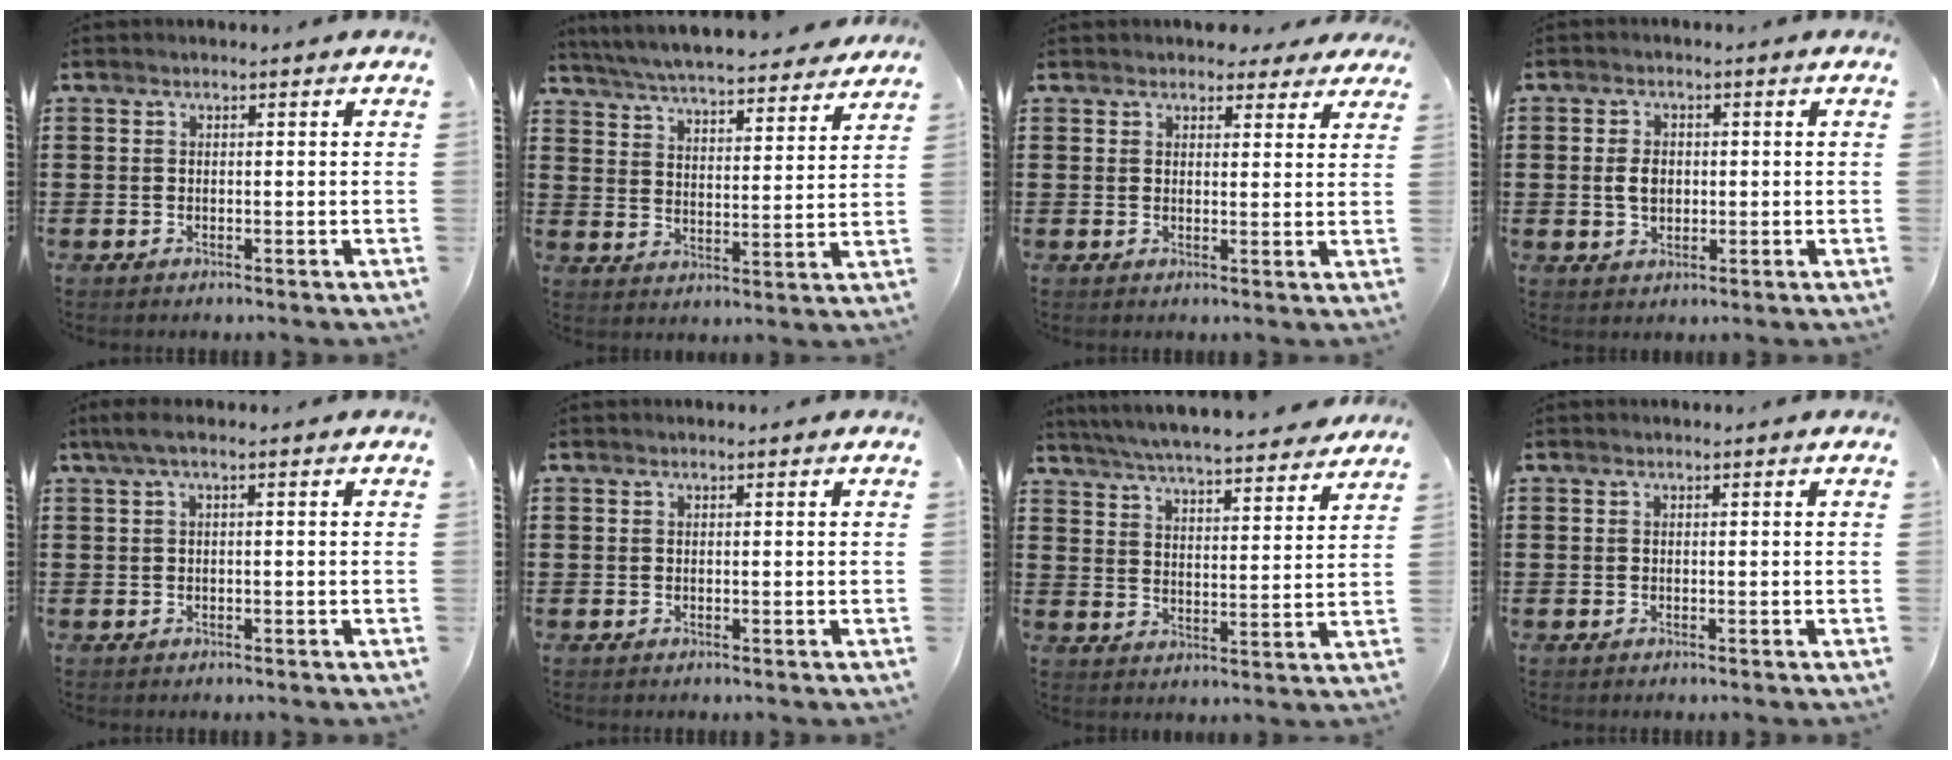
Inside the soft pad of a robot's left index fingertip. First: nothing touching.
{"total": 6.1, "force": [6.0, -0.1, 1.2], "torque": [-0.052, -0.040, 0.104]}
{"total": 3.1, "force": [2.8, 1.2, 0.7], "torque": [-0.014, -0.002, 0.051]}
{"total": 3.4, "force": [0.1, 2.3, 2.5], "torque": [-0.059, 0.006, -0.002]}
{"total": 2.0, "force": [-0.4, 0.3, 1.9], "torque": [-0.039, -0.004, -0.011]}
{"total": 0.0}
{"total": 6.1, "force": [5.9, -0.3, 1.4], "torque": [-0.054, -0.037, 0.103]}
{"total": 0.0}